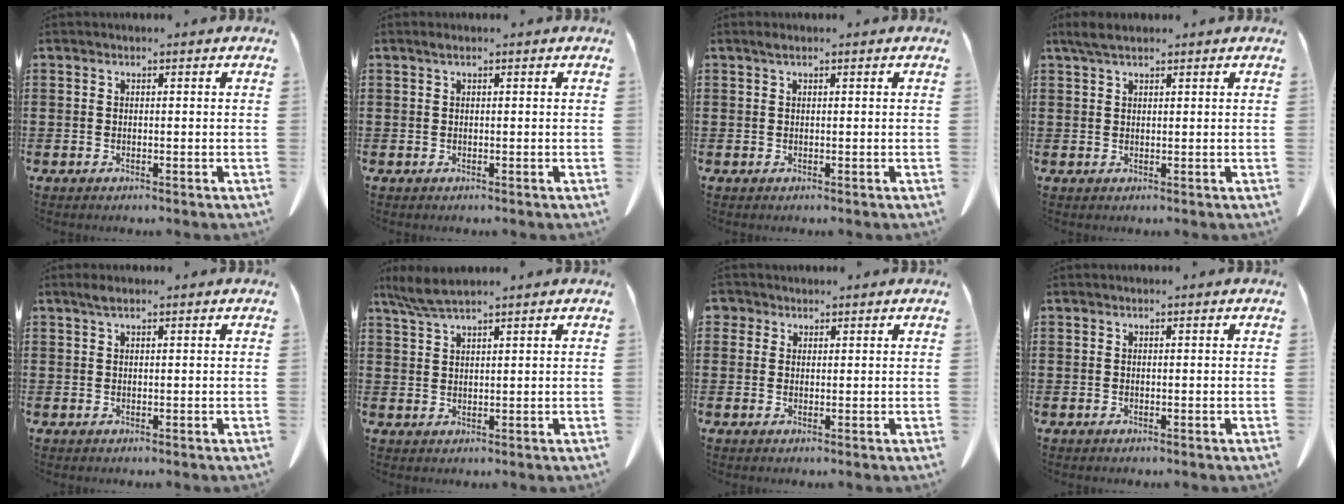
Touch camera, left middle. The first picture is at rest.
{"total": 0.6, "force": [0.2, 0.1, 0.5], "torque": [-0.012, 0.001, 0.005]}
{"total": 0.9, "force": [0.5, 0.2, 0.7], "torque": [-0.014, 0.003, 0.008]}
{"total": 2.5, "force": [1.8, 0.7, 1.6], "torque": [-0.036, 0.004, 0.033]}
{"total": 1.2, "force": [0.7, 0.4, 0.9], "torque": [-0.021, 0.001, 0.013]}
{"total": 4.0, "force": [3.1, 0.4, 2.4], "torque": [-0.055, -0.001, 0.059]}
{"total": 2.0, "force": [1.4, 1.4, 0.3], "torque": [-0.012, 0.007, 0.028]}
{"total": 0.0}